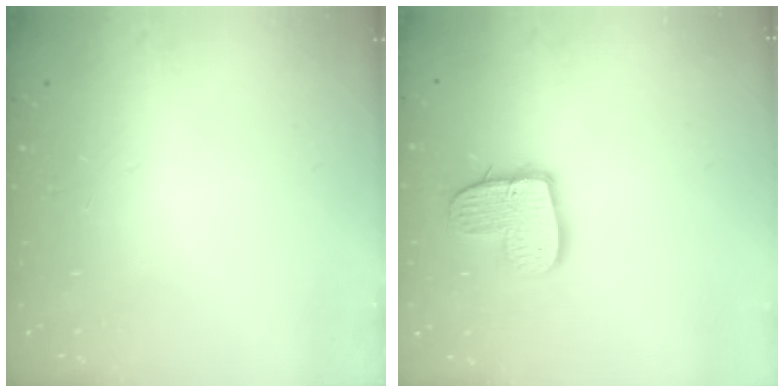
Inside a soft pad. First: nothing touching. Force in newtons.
{"total": 12.6, "press": 12.5, "slide": 1.0}